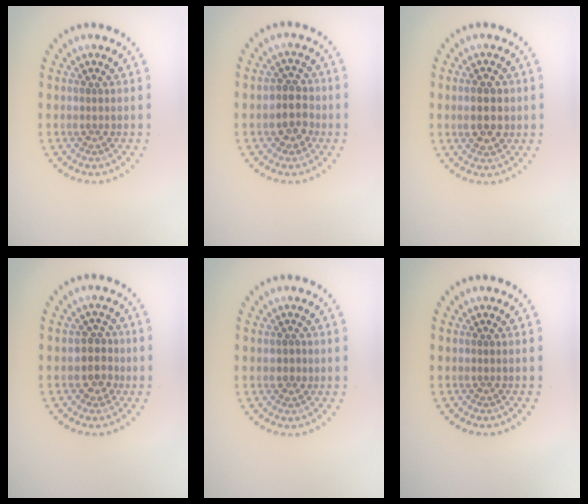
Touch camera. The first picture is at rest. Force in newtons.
{"total": 2.8, "press": 2.7, "slide": 0.8}
{"total": 3.9, "press": 3.9, "slide": 0.2}
{"total": 2.4, "press": 2.2, "slide": 1.1}
{"total": 0.7, "press": 0.6, "slide": 0.3}
{"total": 0.0}